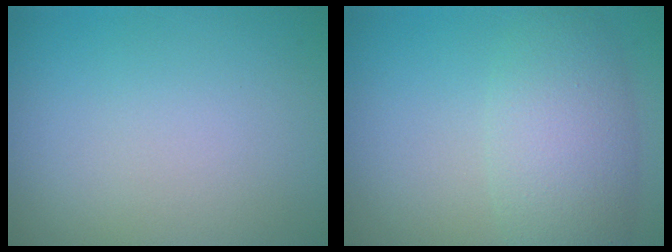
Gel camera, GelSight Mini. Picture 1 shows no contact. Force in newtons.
{"total": 5.4, "press": 5.4, "slide": 0.2}